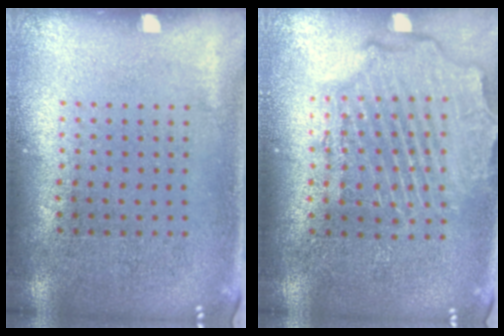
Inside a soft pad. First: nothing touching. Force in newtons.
{"total": 2.4, "press": 2.2, "slide": 0.9}